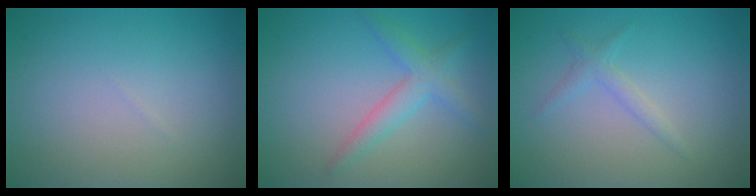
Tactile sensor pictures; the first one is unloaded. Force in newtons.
{"total": 2.6, "press": 2.6, "slide": 0.1}
{"total": 1.3, "press": 1.3, "slide": 0.0}